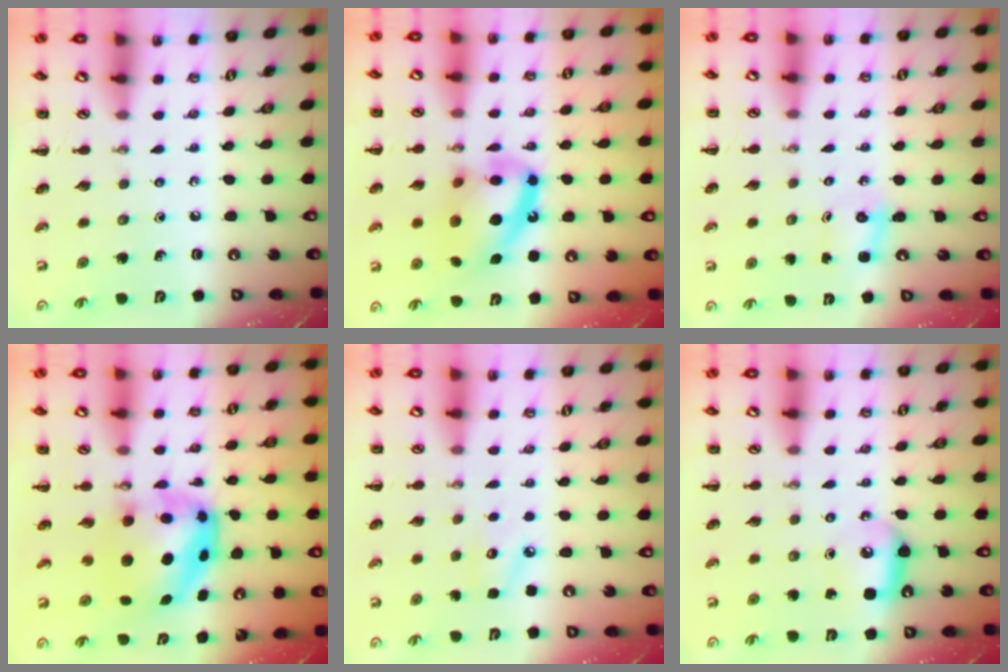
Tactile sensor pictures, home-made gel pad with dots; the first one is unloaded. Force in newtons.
{"total": 15.1, "press": 14.7, "slide": 3.7}
{"total": 2.0, "press": 1.9, "slide": 0.7}
{"total": 7.0, "press": 6.8, "slide": 1.9}
{"total": 5.2, "press": 5.0, "slide": 1.5}
{"total": 6.5, "press": 6.5, "slide": 0.7}